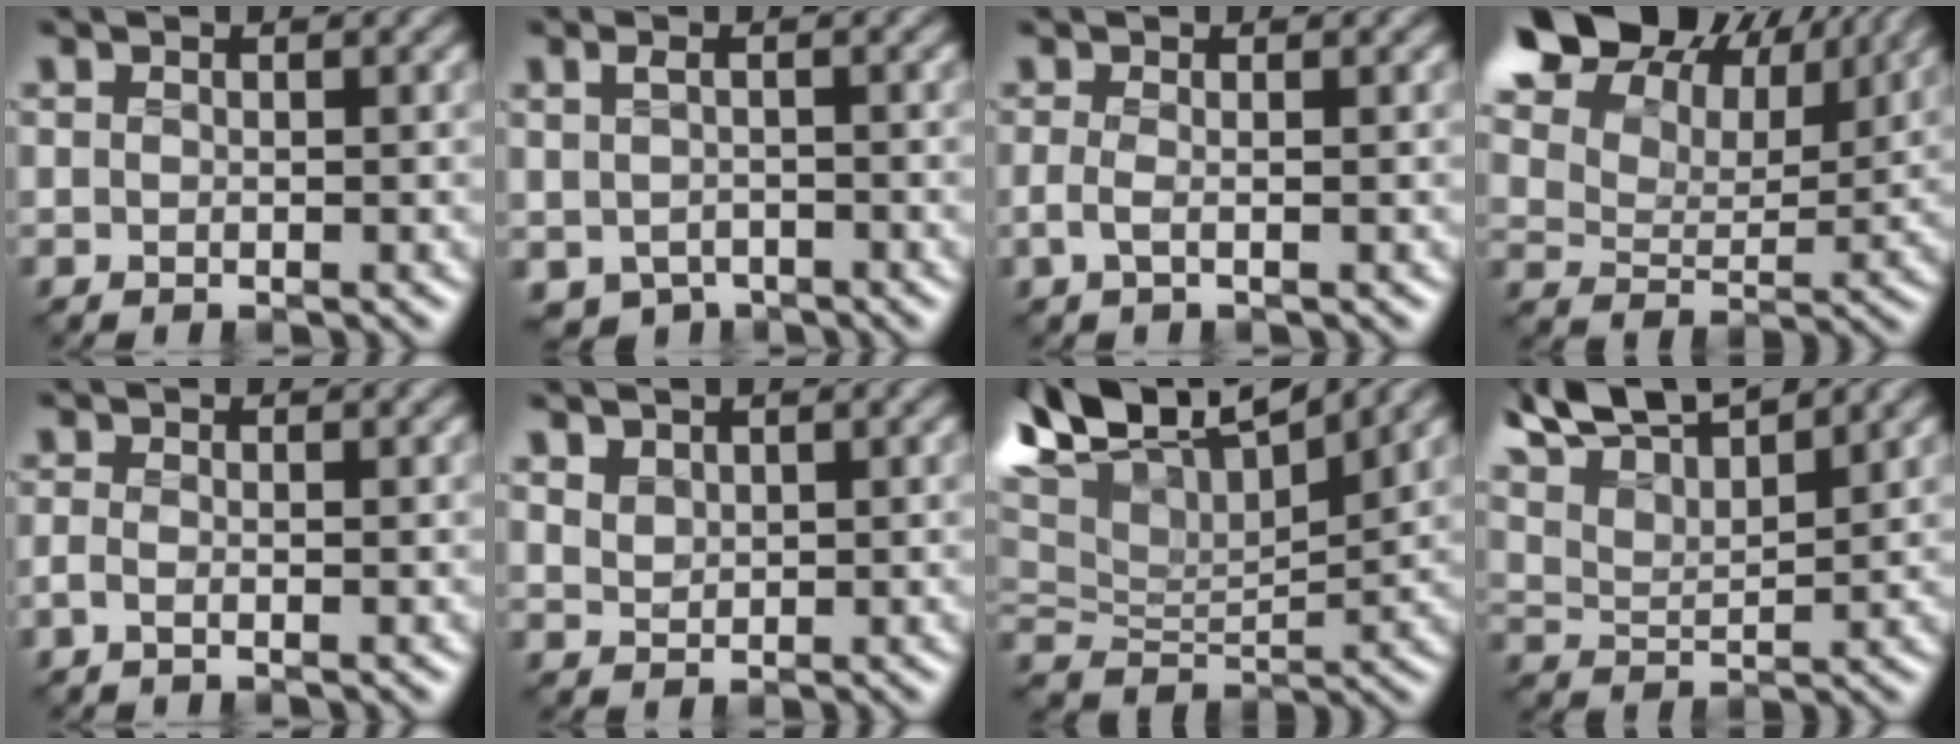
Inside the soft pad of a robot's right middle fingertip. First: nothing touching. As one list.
[{"total": 2.3, "force": [-1.2, 1.5, 1.4], "torque": [-0.033, -0.012, -0.019]}, {"total": 1.2, "force": [-0.4, 0.2, 1.2], "torque": [-0.032, -0.006, -0.011]}, {"total": 17.9, "force": [11.7, 10.3, 8.8], "torque": [-0.199, 0.046, 0.215]}, {"total": 1.0, "force": [-0.6, 0.2, 0.7], "torque": [-0.023, -0.006, -0.015]}, {"total": 1.7, "force": [1.3, 0.9, 0.6], "torque": [-0.023, -0.004, 0.033]}, {"total": 10.0, "force": [6.0, 4.7, 6.6], "torque": [-0.125, 0.034, 0.109]}, {"total": 8.9, "force": [7.6, 1.9, 4.3], "torque": [-0.091, 0.017, 0.126]}]